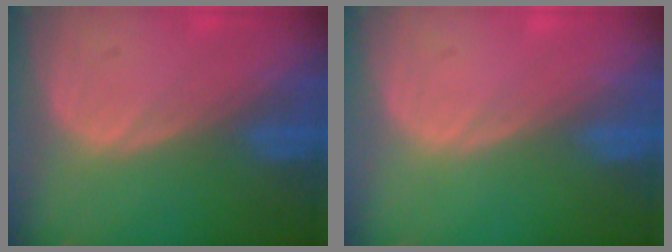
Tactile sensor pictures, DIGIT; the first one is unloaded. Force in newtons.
{"total": 0.0}